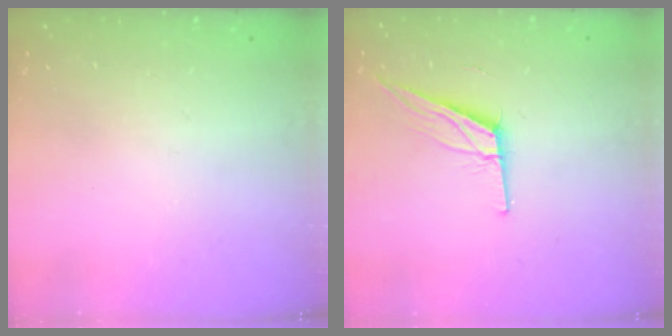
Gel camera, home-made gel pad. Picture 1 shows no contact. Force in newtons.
{"total": 10.8, "press": 10.4, "slide": 2.7}